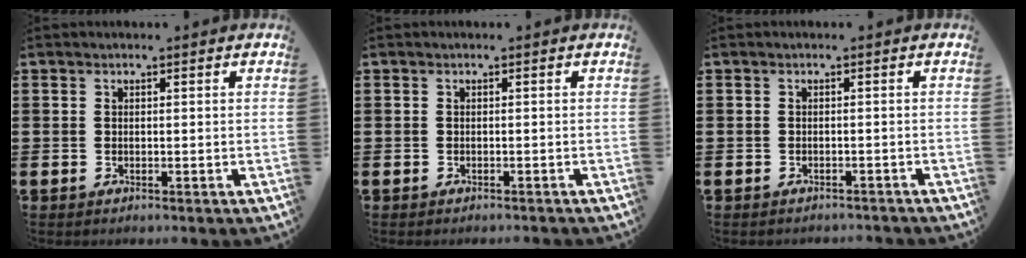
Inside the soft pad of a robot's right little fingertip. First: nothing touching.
{"total": 0.0}
{"total": 0.7, "force": [-0.7, 0.0, 0.0], "torque": [0.000, -0.001, -0.014]}